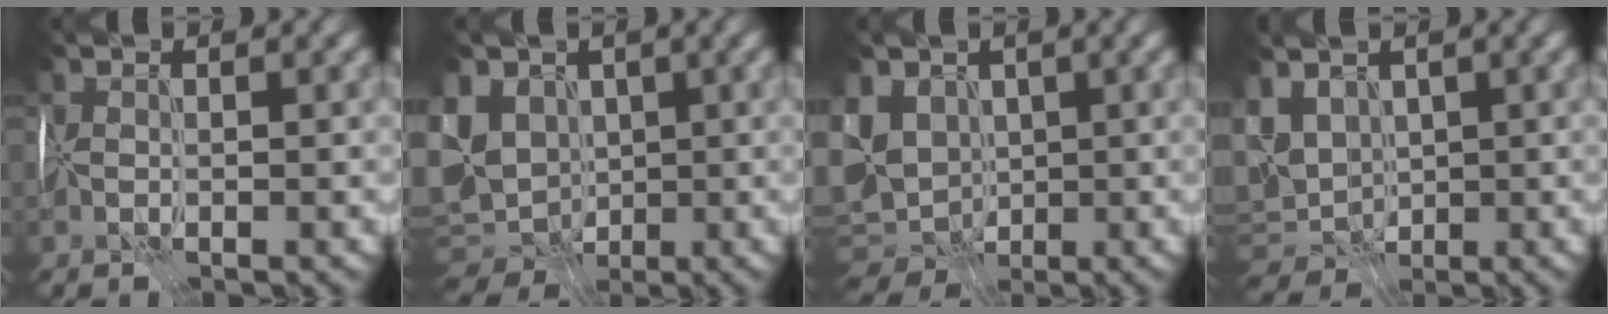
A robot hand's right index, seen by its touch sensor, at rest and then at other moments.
{"total": 9.5, "force": [-0.6, 7.6, 5.6], "torque": [-0.120, -0.001, -0.007]}
{"total": 8.4, "force": [-0.5, 6.5, 5.3], "torque": [-0.107, -0.008, -0.003]}
{"total": 7.3, "force": [1.0, 5.1, 5.1], "torque": [-0.102, -0.003, 0.025]}